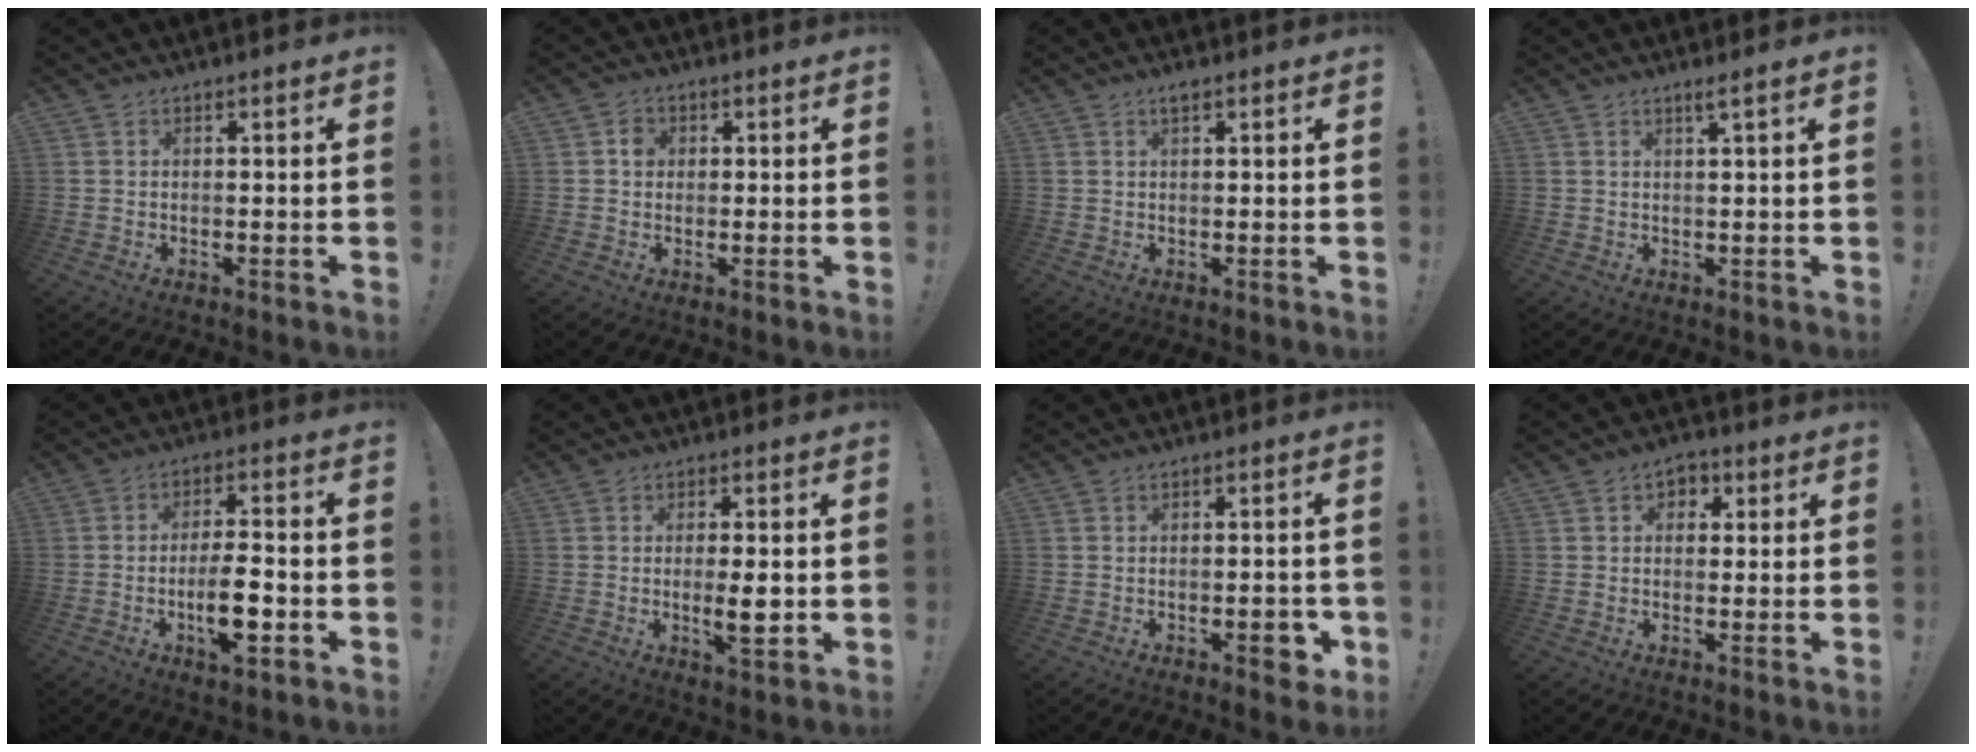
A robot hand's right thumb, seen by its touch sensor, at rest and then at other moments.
{"total": 3.0, "force": [0.2, 2.6, 1.3], "torque": [-0.006, 0.001, -0.002]}
{"total": 1.3, "force": [0.9, 0.2, 0.9], "torque": [-0.017, 0.000, 0.016]}
{"total": 2.3, "force": [1.3, -0.6, 1.8], "torque": [-0.035, -0.003, 0.019]}
{"total": 10.4, "force": [-3.2, 3.1, 9.4], "torque": [-0.165, 0.009, -0.056]}
{"total": 6.7, "force": [-1.0, 1.4, 6.5], "torque": [-0.101, -0.006, -0.016]}
{"total": 5.2, "force": [-2.0, 1.9, 4.4], "torque": [-0.052, 0.005, -0.030]}
{"total": 4.0, "force": [0.9, 3.5, 1.7], "torque": [-0.019, 0.003, 0.015]}